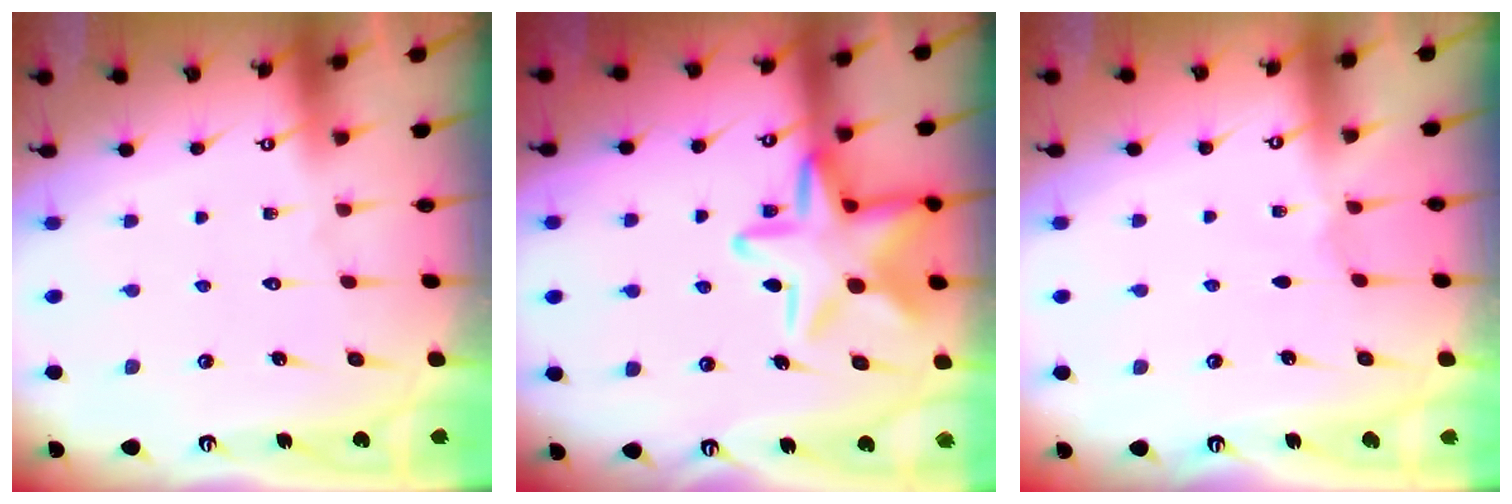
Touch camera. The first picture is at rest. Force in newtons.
{"total": 17.8, "press": 17.7, "slide": 1.2}
{"total": 1.1, "press": 1.0, "slide": 0.2}